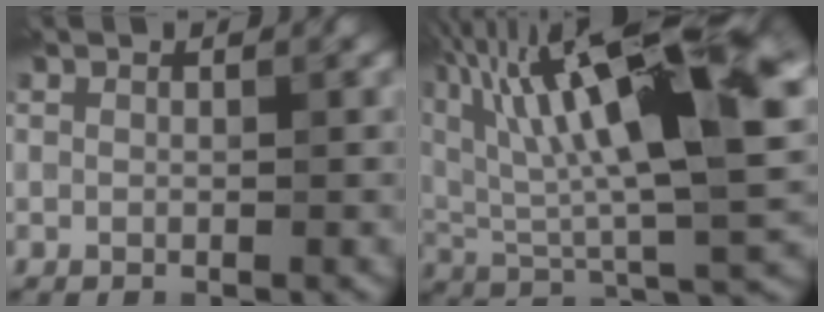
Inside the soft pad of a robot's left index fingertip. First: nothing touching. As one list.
[{"total": 17.6, "force": [6.0, 5.8, 15.4], "torque": [-0.273, 0.026, 0.097]}]